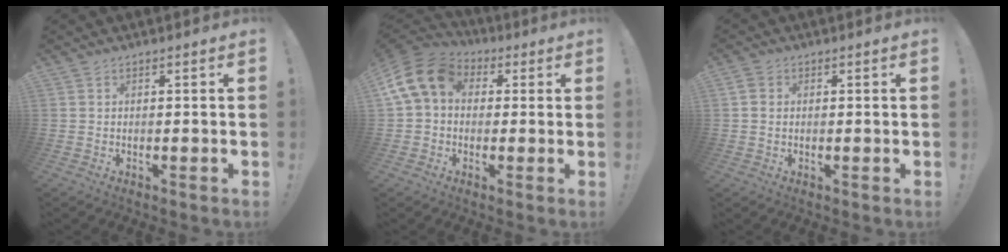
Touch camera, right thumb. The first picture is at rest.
{"total": 13.1, "force": [2.9, 9.8, 8.3], "torque": [-0.141, 0.005, 0.059]}
{"total": 2.5, "force": [0.7, 1.9, 1.5], "torque": [-0.022, 0.002, 0.012]}